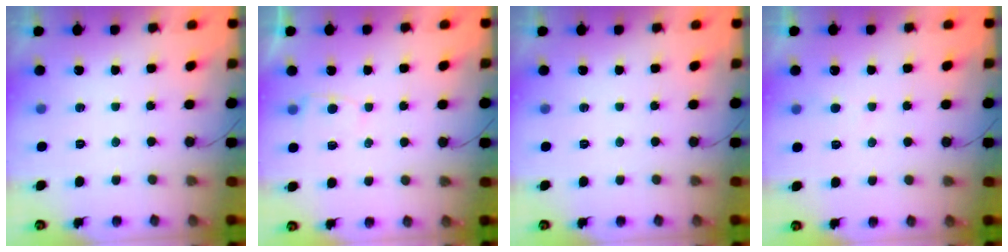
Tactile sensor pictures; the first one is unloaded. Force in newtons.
{"total": 3.8, "press": 3.7, "slide": 0.4}
{"total": 0.0}
{"total": 3.6, "press": 3.6, "slide": 0.4}